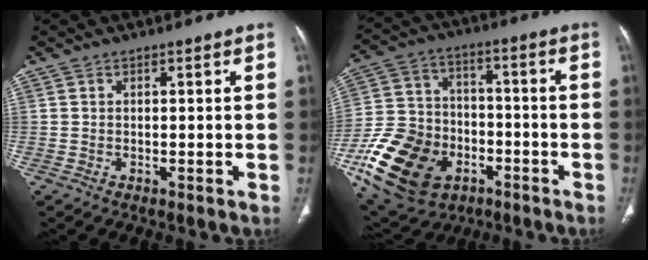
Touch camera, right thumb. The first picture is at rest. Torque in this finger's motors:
{"motor_torque": [0.29, 0.63, 1.71, -1.06, 0.44]}